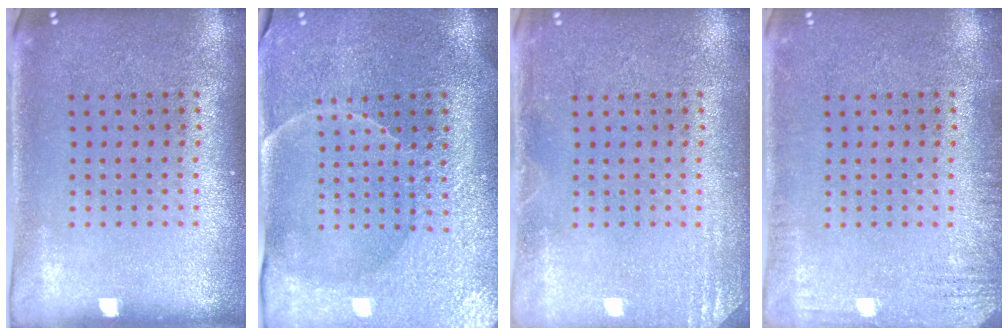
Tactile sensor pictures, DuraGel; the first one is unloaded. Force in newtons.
{"total": 3.9, "press": 3.6, "slide": 1.4}
{"total": 1.8, "press": 1.8, "slide": 0.2}
{"total": 2.1, "press": 2.1, "slide": 0.2}